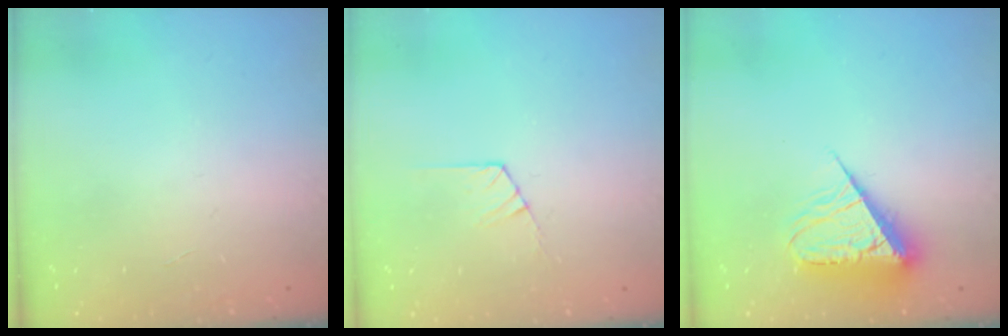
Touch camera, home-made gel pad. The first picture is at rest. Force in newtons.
{"total": 4.4, "press": 4.3, "slide": 0.6}
{"total": 9.2, "press": 9.2, "slide": 0.3}